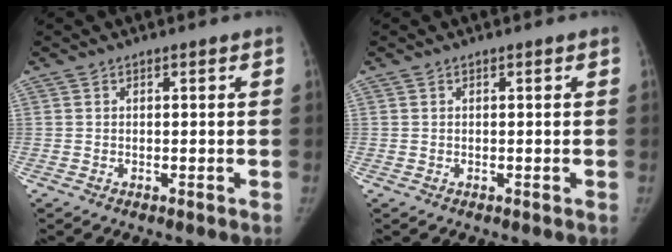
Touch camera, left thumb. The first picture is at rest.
{"total": 0.0}